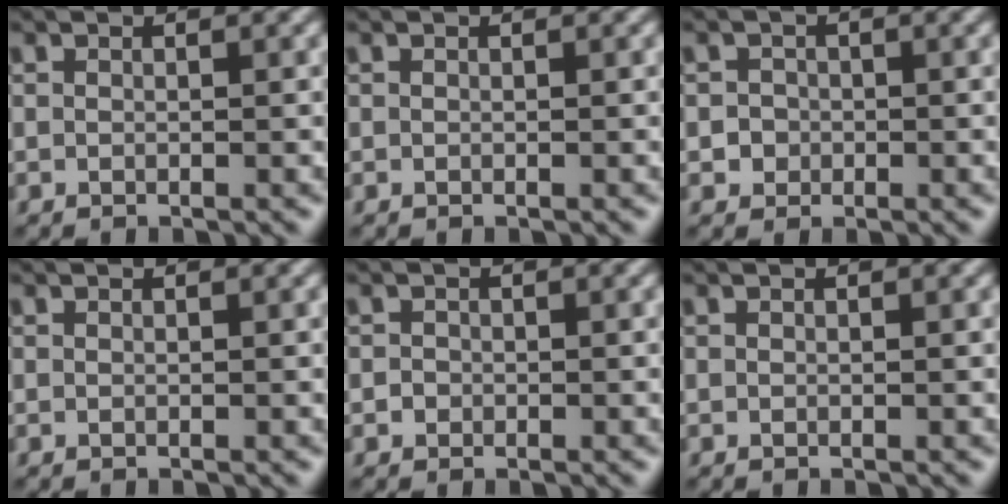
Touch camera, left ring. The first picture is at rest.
{"total": 0.0}
{"total": 1.6, "force": [-0.1, 1.6, 0.3], "torque": [0.015, 0.001, -0.004]}
{"total": 0.0}
{"total": 0.8, "force": [-0.2, 0.7, 0.1], "torque": [0.004, -0.002, -0.006]}
{"total": 0.0}